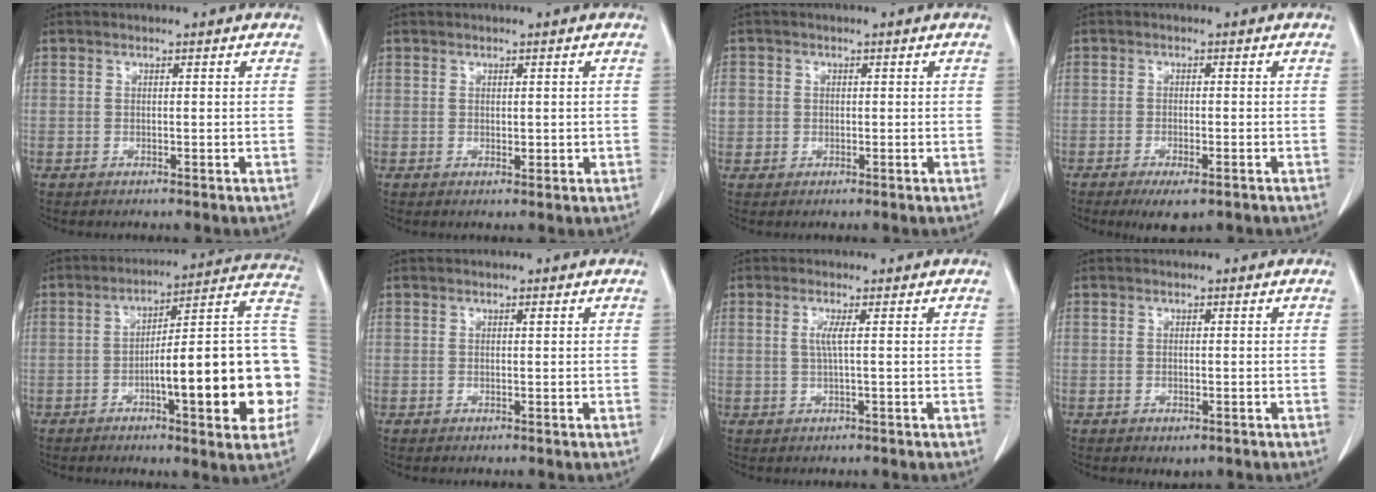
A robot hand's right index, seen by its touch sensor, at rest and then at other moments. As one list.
[{"total": 1.2, "force": [0.0, 0.6, 1.0], "torque": [-0.012, -0.004, 0.005]}, {"total": 3.7, "force": [0.3, 3.5, 1.1], "torque": [-0.032, 0.011, 0.011]}, {"total": 4.5, "force": [-2.8, 1.2, 3.3], "torque": [-0.051, -0.008, -0.037]}, {"total": 21.3, "force": [-4.4, 3.0, 20.6], "torque": [-0.216, 0.031, -0.054]}, {"total": 0.0}, {"total": 1.9, "force": [0.3, -0.3, 1.8], "torque": [-0.041, 0.001, 0.005]}, {"total": 1.3, "force": [-0.6, 0.7, 0.9], "torque": [-0.012, -0.001, -0.001]}]